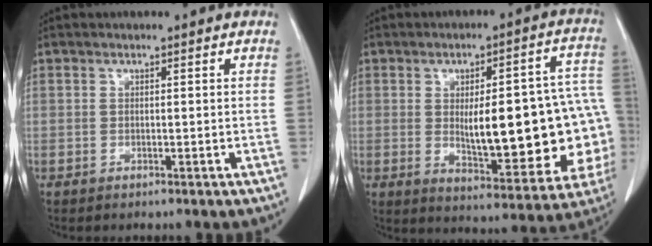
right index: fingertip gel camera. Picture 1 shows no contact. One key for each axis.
{"total": 22.8, "fx": -1.4, "fy": 6.6, "fz": 21.8, "tx": -0.214, "ty": 0.029, "tz": 0.006}